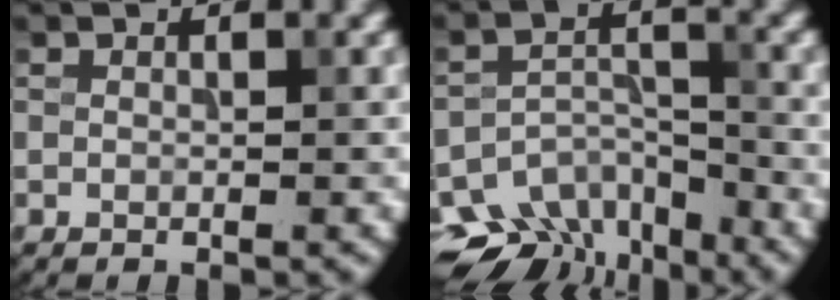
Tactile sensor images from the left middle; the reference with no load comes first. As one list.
[{"total": 8.3, "force": [-6.7, 4.2, 2.6], "torque": [-0.036, -0.011, -0.100]}]